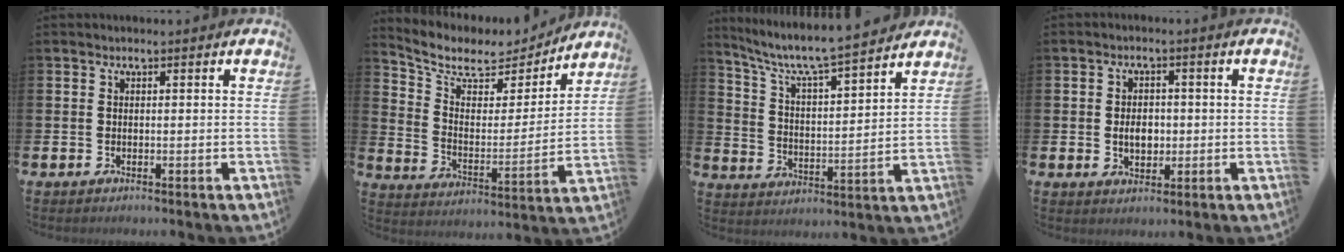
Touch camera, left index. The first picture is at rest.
{"total": 7.6, "force": [6.6, 3.1, 2.0], "torque": [-0.084, -0.047, 0.111]}
{"total": 7.8, "force": [7.2, 0.5, 2.9], "torque": [-0.089, -0.055, 0.121]}
{"total": 3.7, "force": [-0.2, 2.6, 2.6], "torque": [-0.036, 0.002, -0.010]}